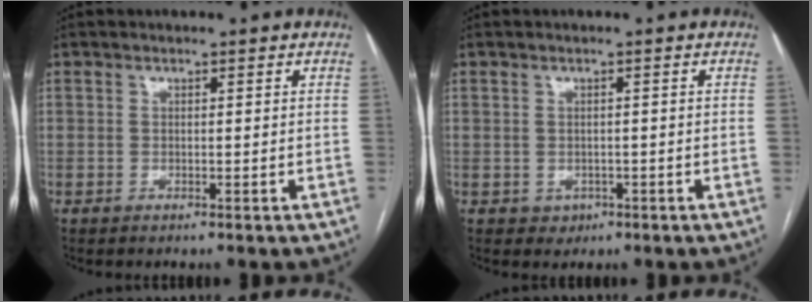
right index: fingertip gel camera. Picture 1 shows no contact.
{"total": 1.6, "force": [-0.6, 1.4, 0.4], "torque": [-0.003, 0.003, -0.002]}